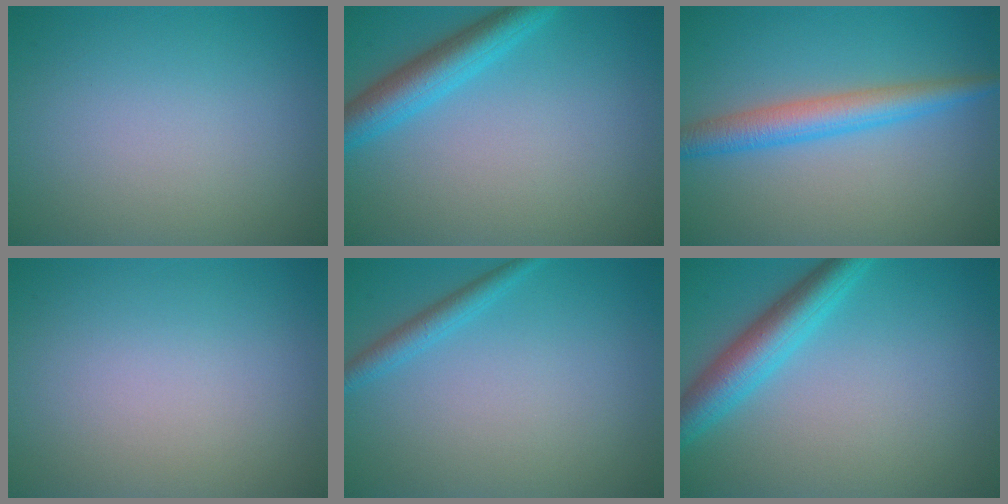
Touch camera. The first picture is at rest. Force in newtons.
{"total": 4.2, "press": 4.2, "slide": 0.3}
{"total": 4.0, "press": 4.0, "slide": 0.1}
{"total": 0.0}
{"total": 1.8, "press": 1.8, "slide": 0.1}
{"total": 4.7, "press": 4.7, "slide": 0.1}